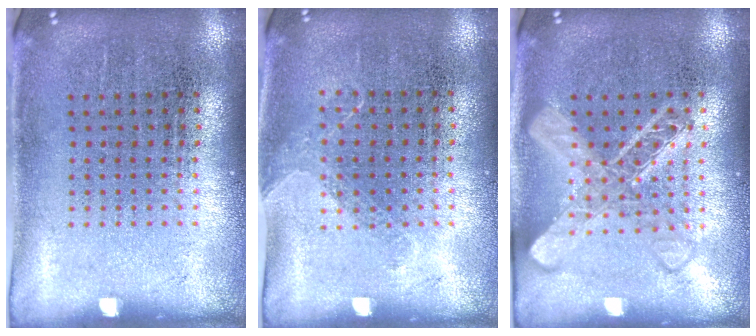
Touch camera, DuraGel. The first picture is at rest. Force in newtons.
{"total": 1.0, "press": 0.8, "slide": 0.6}
{"total": 3.2, "press": 3.2, "slide": 0.5}